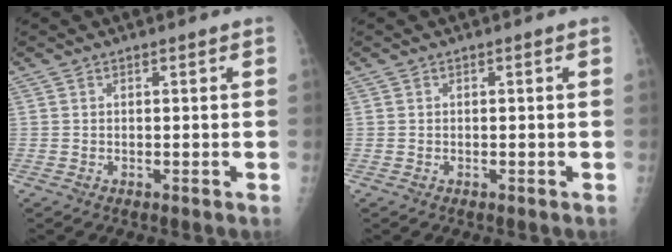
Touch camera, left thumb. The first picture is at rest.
{"total": 0.0}